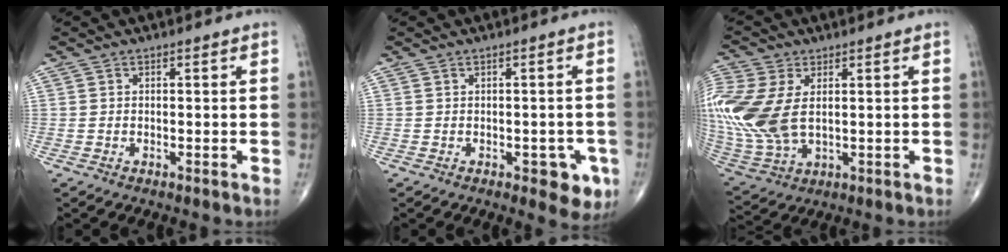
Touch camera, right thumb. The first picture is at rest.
{"total": 5.1, "force": [-1.8, 2.6, 4.0], "torque": [-0.019, 0.001, -0.018]}
{"total": 17.0, "force": [2.3, 10.3, 13.4], "torque": [-0.343, -0.009, 0.056]}